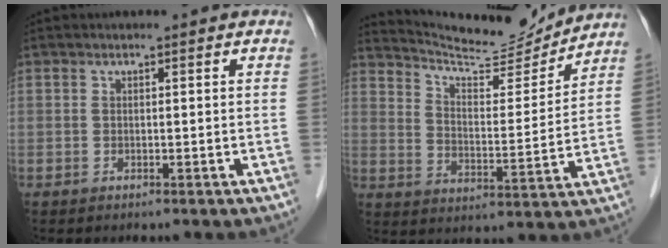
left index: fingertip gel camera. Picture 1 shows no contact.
{"total": 13.3, "force": [13.1, 0.6, 2.6], "torque": [-0.052, -0.012, 0.202]}